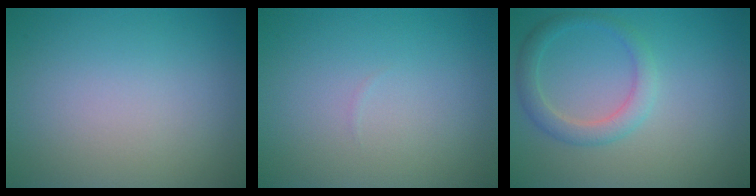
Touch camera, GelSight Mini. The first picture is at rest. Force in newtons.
{"total": 0.0}
{"total": 2.6, "press": 2.6, "slide": 0.2}